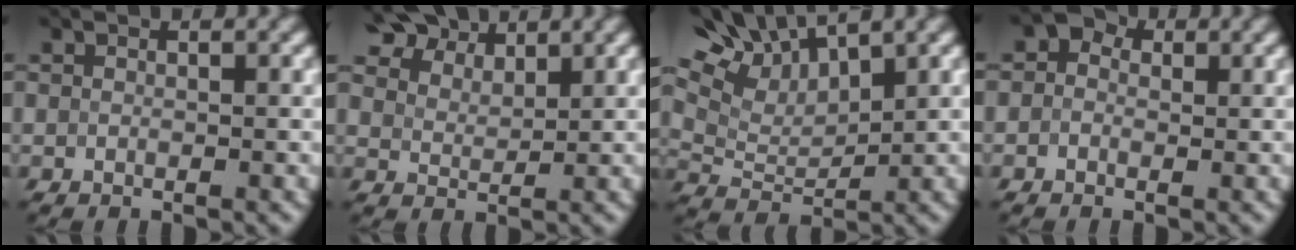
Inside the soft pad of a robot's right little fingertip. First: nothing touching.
{"total": 3.9, "force": [3.2, 1.5, 1.8], "torque": [-0.054, -0.017, 0.058]}
{"total": 9.1, "force": [5.9, 3.7, 5.9], "torque": [-0.133, 0.028, 0.080]}
{"total": 3.0, "force": [0.3, 2.9, 0.9], "torque": [-0.025, 0.026, -0.028]}